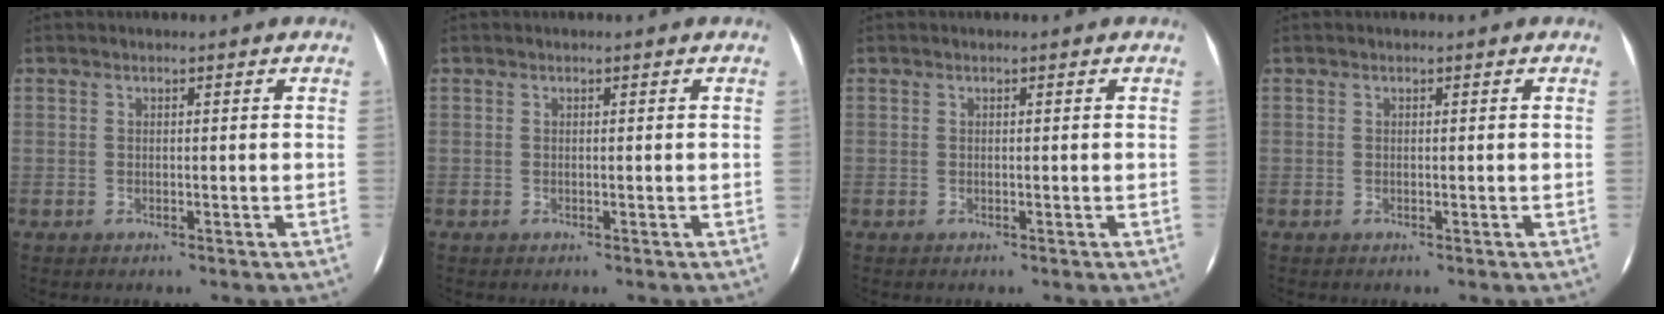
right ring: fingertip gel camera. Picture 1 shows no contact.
{"total": 0.0}
{"total": 0.0}
{"total": 0.0}